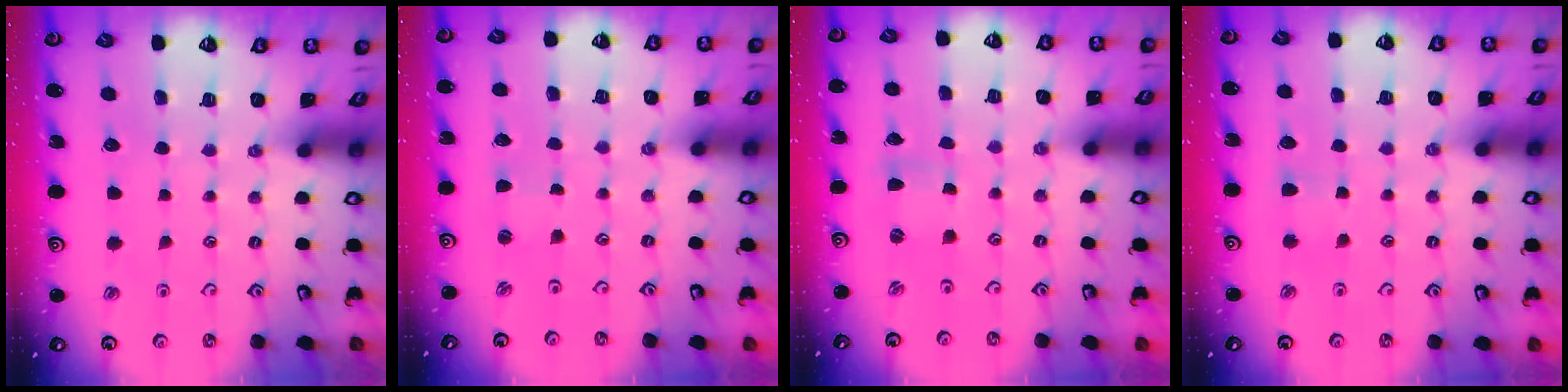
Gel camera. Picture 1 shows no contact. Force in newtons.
{"total": 1.1, "press": 1.1, "slide": 0.2}
{"total": 0.6, "press": 0.6, "slide": 0.1}
{"total": 2.8, "press": 2.7, "slide": 0.5}